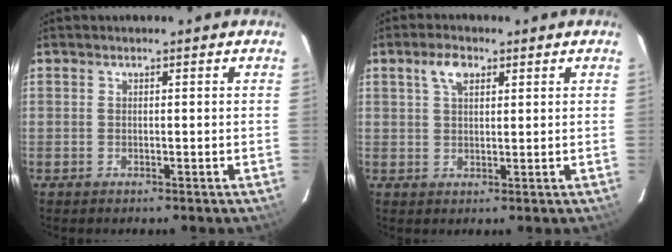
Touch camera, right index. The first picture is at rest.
{"total": 4.0, "force": [2.0, 2.1, 2.7], "torque": [-0.050, 0.011, 0.035]}